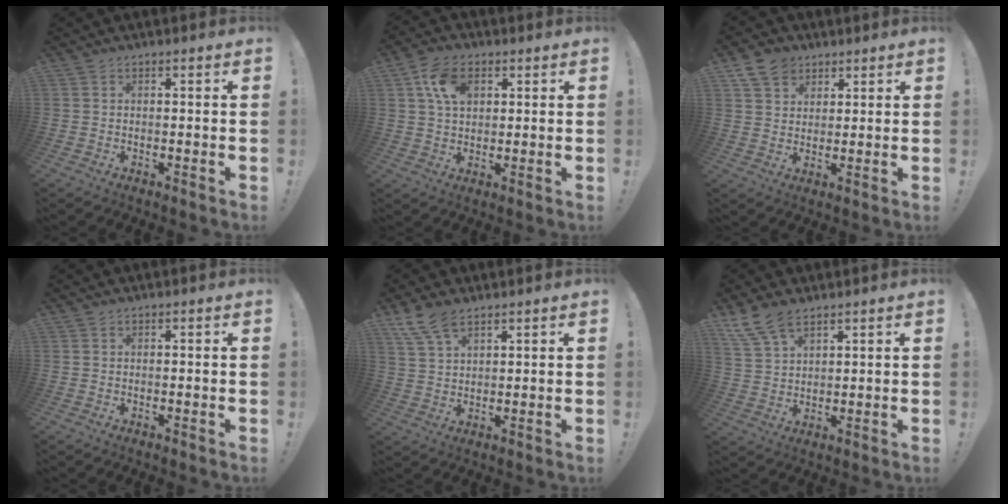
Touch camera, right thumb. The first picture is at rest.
{"total": 9.1, "force": [3.2, 6.3, 5.7], "torque": [-0.102, 0.008, 0.065]}
{"total": 7.6, "force": [4.6, 5.6, 2.2], "torque": [-0.040, -0.019, 0.092]}
{"total": 0.0}
{"total": 7.7, "force": [5.4, 3.3, 4.4], "torque": [-0.095, -0.016, 0.106]}
{"total": 8.6, "force": [6.3, 3.9, 4.4], "torque": [-0.091, -0.025, 0.125]}